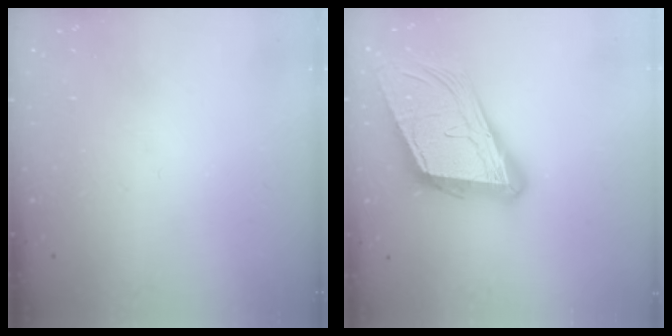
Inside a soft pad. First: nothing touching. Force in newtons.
{"total": 20.4, "press": 20.0, "slide": 3.9}